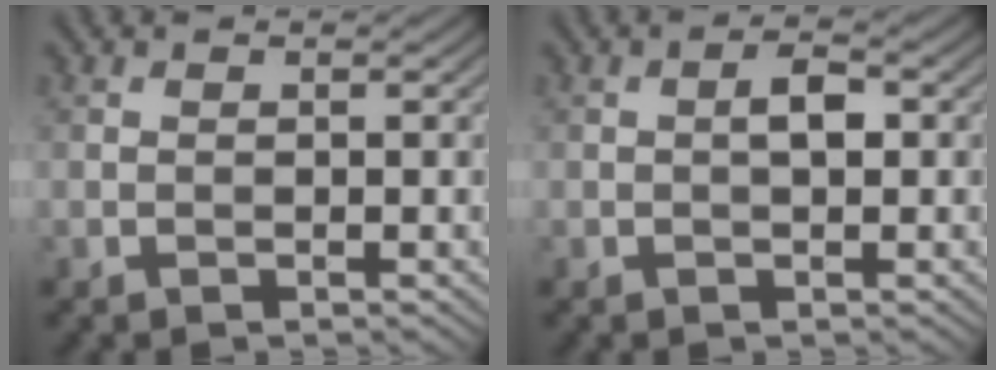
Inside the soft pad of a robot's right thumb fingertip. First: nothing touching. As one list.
[{"total": 2.3, "force": [0.1, 0.9, 2.1], "torque": [-0.034, 0.006, -0.002]}]